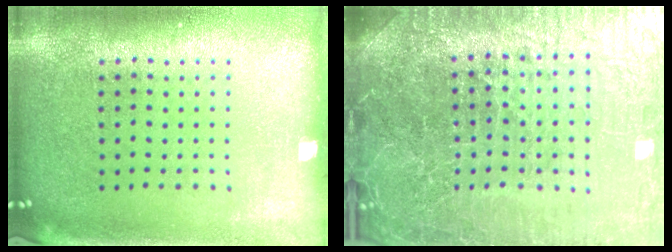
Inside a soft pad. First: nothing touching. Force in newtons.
{"total": 7.2, "press": 6.3, "slide": 3.4}